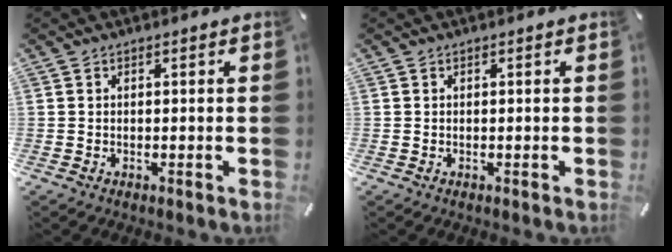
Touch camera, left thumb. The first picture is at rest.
{"total": 0.0}